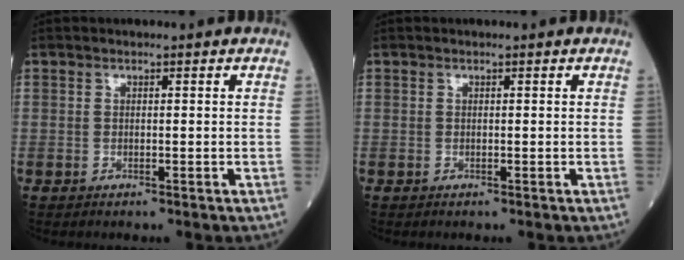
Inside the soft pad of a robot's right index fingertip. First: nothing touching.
{"total": 0.0}